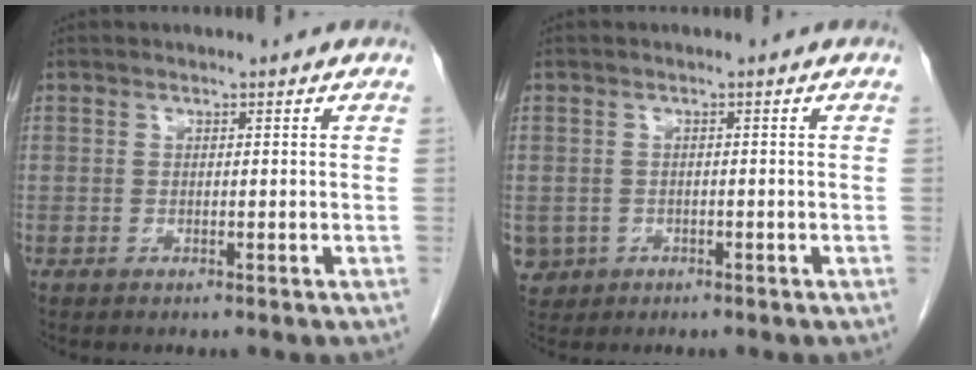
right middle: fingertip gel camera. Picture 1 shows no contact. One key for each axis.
{"total": 3.9, "fx": -1.5, "fy": 3.6, "fz": 0.5, "tx": -0.013, "ty": 0.004, "tz": -0.022}